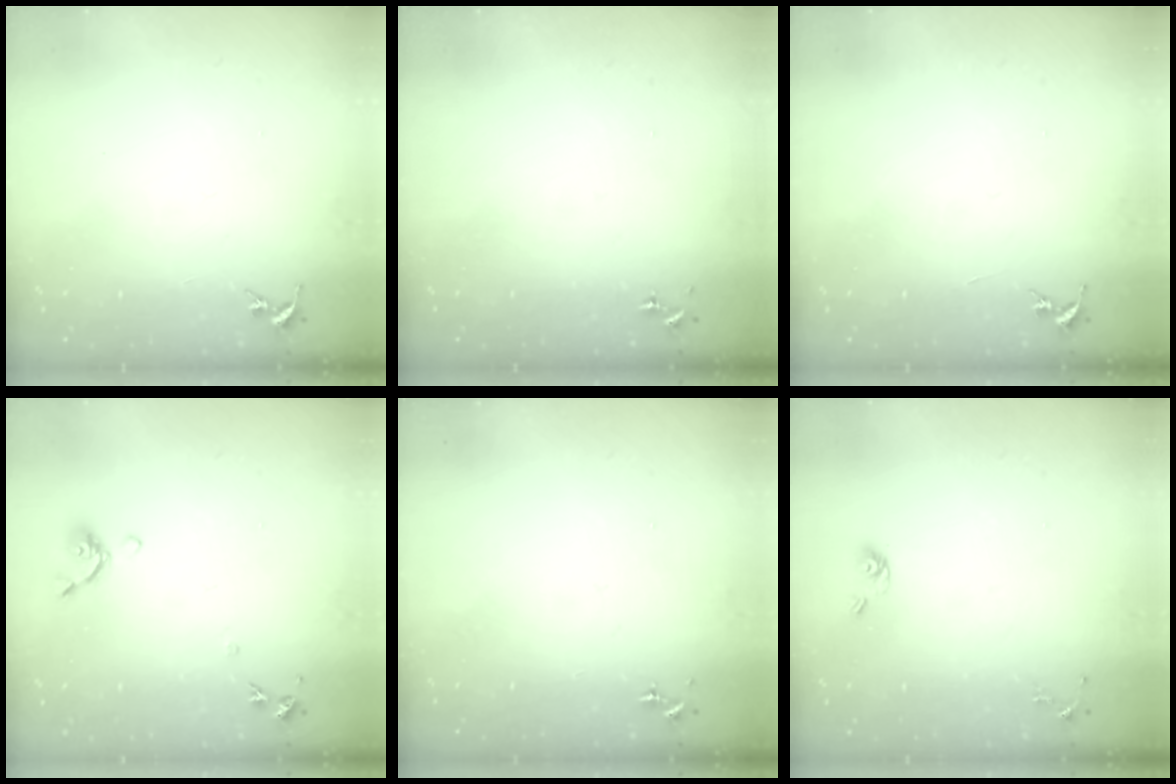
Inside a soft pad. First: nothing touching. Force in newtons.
{"total": 0.0}
{"total": 0.0}
{"total": 7.9, "press": 7.8, "slide": 1.5}
{"total": 0.0}
{"total": 5.6, "press": 5.1, "slide": 2.3}